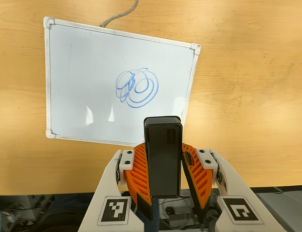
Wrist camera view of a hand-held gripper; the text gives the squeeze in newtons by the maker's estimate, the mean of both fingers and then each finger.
{"total": 6.3, "left": 6.2, "right": 6.4}